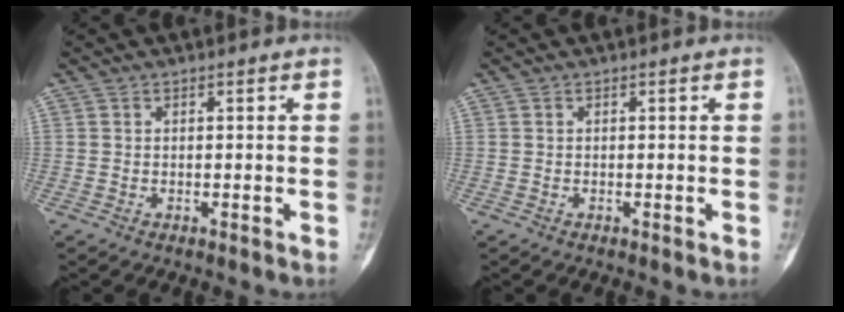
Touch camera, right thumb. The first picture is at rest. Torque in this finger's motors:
{"motor_torque": [-0.50, -0.43, 0.34, 0.03, -0.03]}